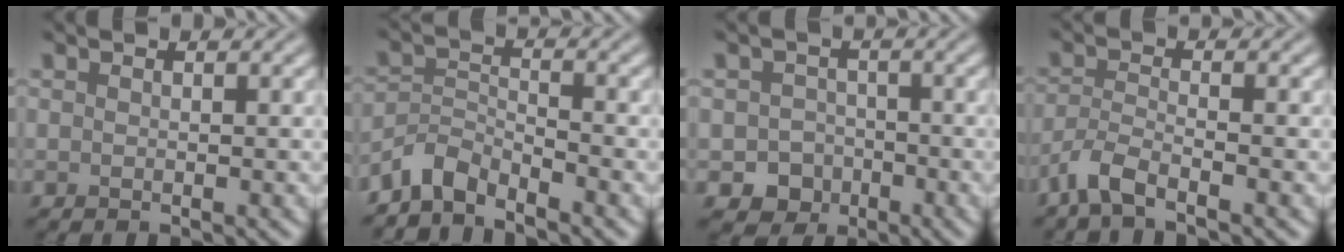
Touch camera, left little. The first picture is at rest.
{"total": 3.2, "force": [-3.0, 0.8, 0.8], "torque": [-0.016, 0.003, -0.074]}
{"total": 3.2, "force": [-1.5, 2.8, 0.8], "torque": [-0.003, -0.001, -0.025]}
{"total": 2.9, "force": [-2.2, 0.5, 1.8], "torque": [-0.041, -0.004, -0.056]}